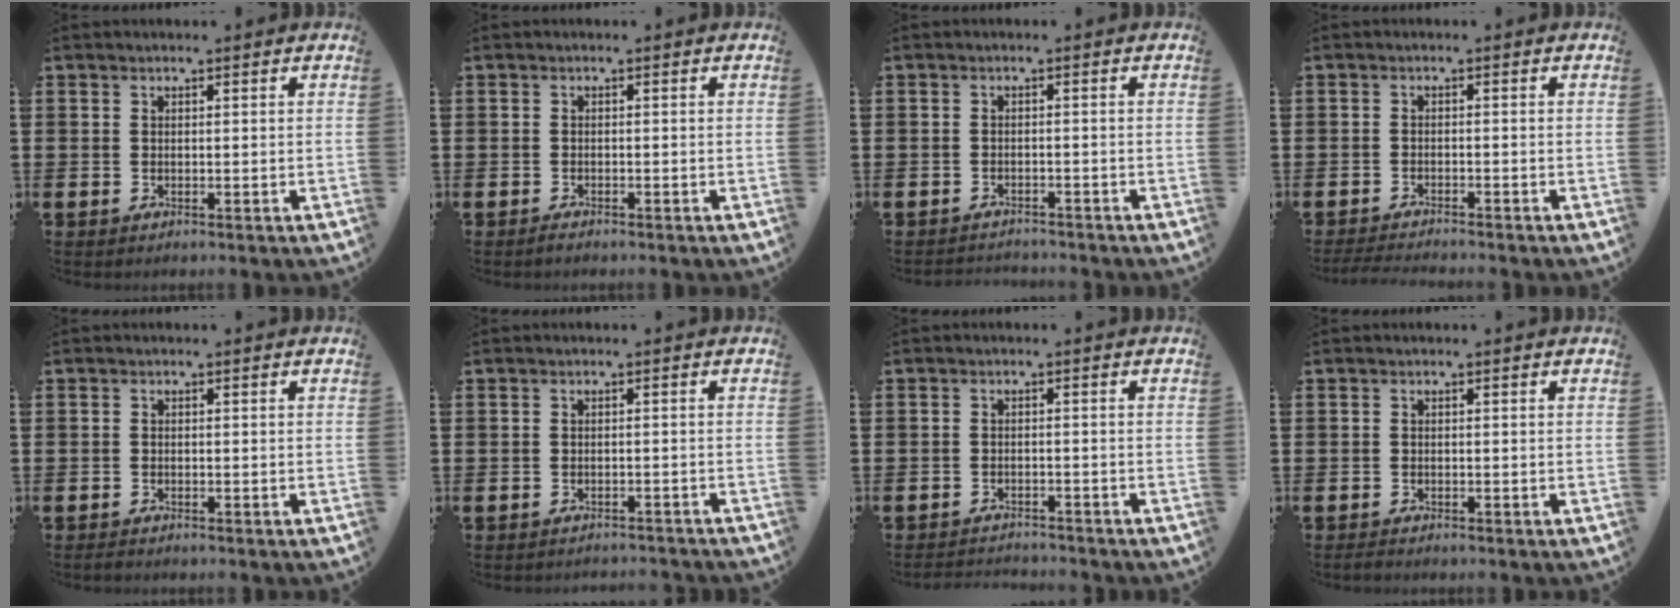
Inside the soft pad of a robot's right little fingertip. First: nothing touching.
{"total": 0.5, "force": [-0.4, 0.1, 0.2], "torque": [-0.006, -0.002, -0.009]}
{"total": 1.3, "force": [-1.3, 0.0, -0.1], "torque": [-0.002, 0.003, -0.028]}
{"total": 1.5, "force": [-1.4, -0.1, 0.3], "torque": [-0.004, 0.003, -0.029]}
{"total": 0.6, "force": [-0.6, 0.2, 0.1], "torque": [-0.004, 0.000, -0.012]}
{"total": 1.1, "force": [-1.1, -0.1, -0.2], "torque": [0.000, 0.003, -0.024]}
{"total": 1.8, "force": [-1.8, 0.0, -0.2], "torque": [-0.003, 0.003, -0.039]}
{"total": 0.6, "force": [-0.6, 0.2, 0.3], "torque": [-0.007, 0.000, -0.012]}